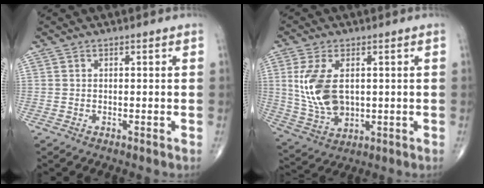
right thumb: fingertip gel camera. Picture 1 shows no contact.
{"total": 9.5, "force": [1.4, 5.5, 7.6], "torque": [-0.157, -0.011, 0.040]}